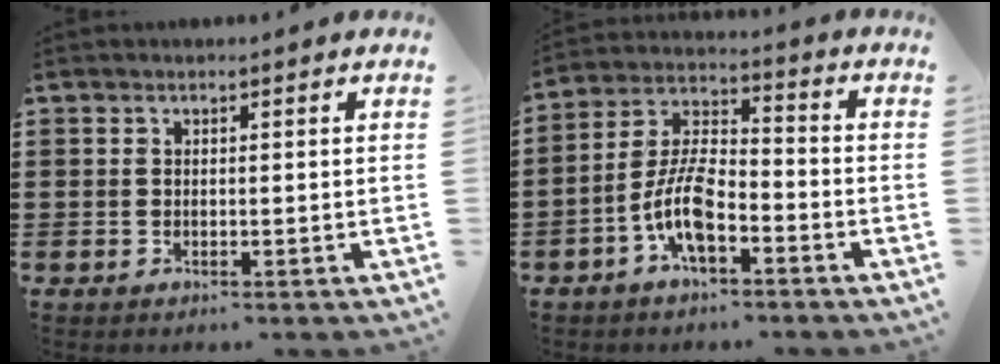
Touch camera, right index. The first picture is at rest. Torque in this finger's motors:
{"motor_torque": [2.14, 0.00, 0.73, 0.21]}